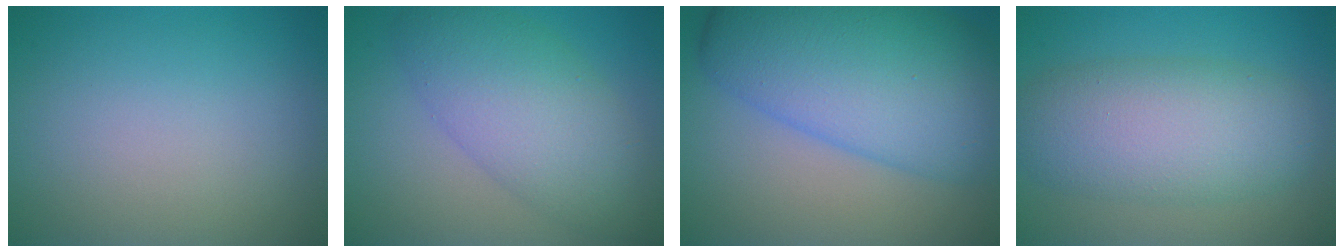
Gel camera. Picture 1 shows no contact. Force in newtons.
{"total": 7.2, "press": 7.2, "slide": 0.1}
{"total": 12.3, "press": 12.3, "slide": 0.2}
{"total": 7.5, "press": 7.4, "slide": 0.4}